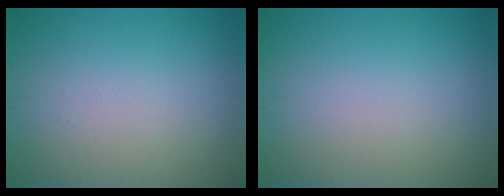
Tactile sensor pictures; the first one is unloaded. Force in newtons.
{"total": 0.0}